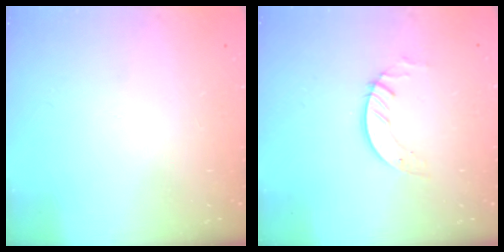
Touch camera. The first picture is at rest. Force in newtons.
{"total": 3.3, "press": 3.3, "slide": 0.2}